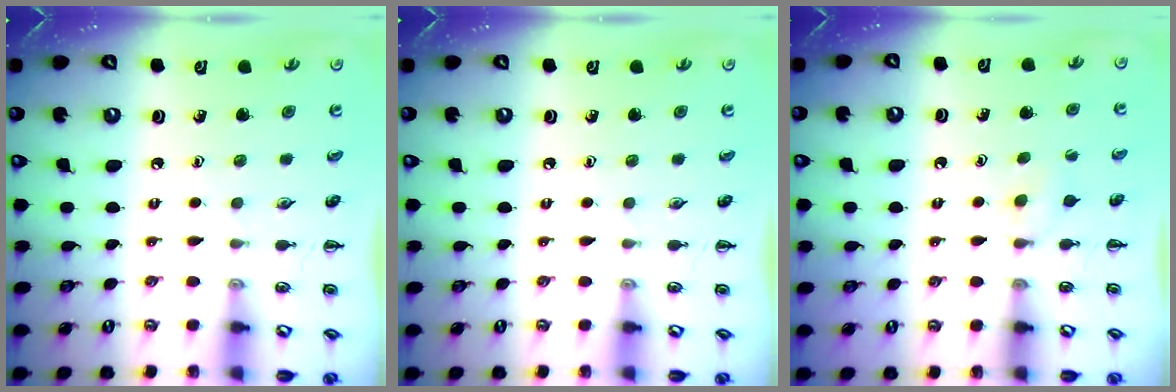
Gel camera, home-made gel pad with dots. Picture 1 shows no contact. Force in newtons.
{"total": 0.0}
{"total": 4.4, "press": 4.1, "slide": 1.5}